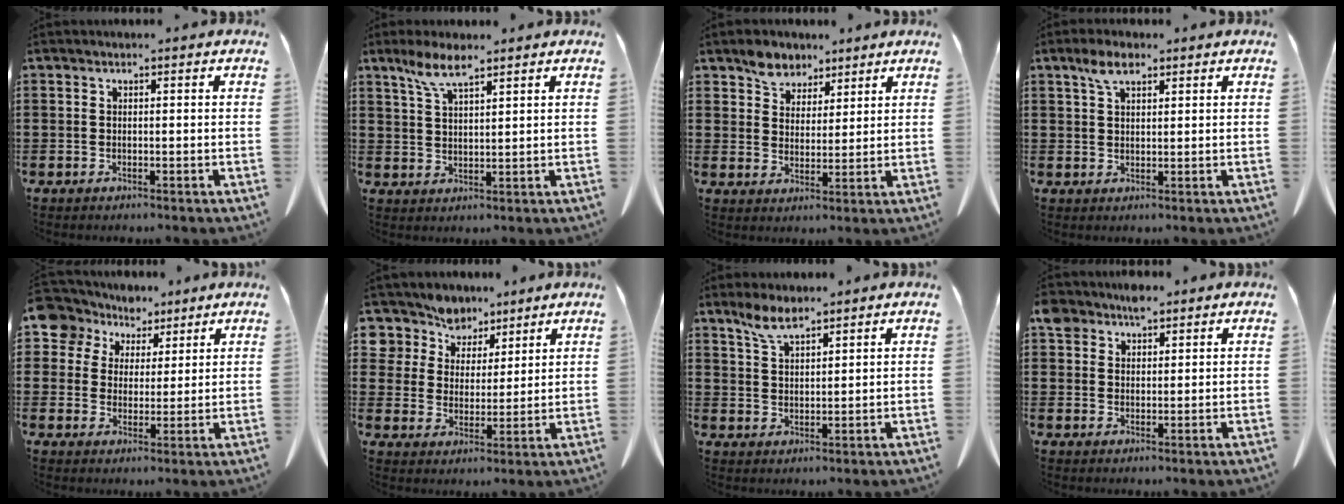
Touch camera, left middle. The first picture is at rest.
{"total": 5.6, "force": [3.8, 1.1, 4.0], "torque": [-0.087, -0.002, 0.068]}
{"total": 5.0, "force": [4.0, 2.9, 0.7], "torque": [-0.032, 0.003, 0.078]}
{"total": 4.1, "force": [2.5, 1.6, 2.8], "torque": [-0.061, 0.005, 0.045]}
{"total": 7.2, "force": [5.2, 4.9, 1.1], "torque": [-0.056, -0.012, 0.099]}
{"total": 7.7, "force": [6.6, 3.9, 0.0], "torque": [-0.048, -0.034, 0.126]}
{"total": 4.9, "force": [3.7, 1.4, 2.8], "torque": [-0.065, -0.003, 0.069]}
{"total": 3.9, "force": [3.1, 2.0, 1.4], "torque": [-0.030, 0.002, 0.058]}